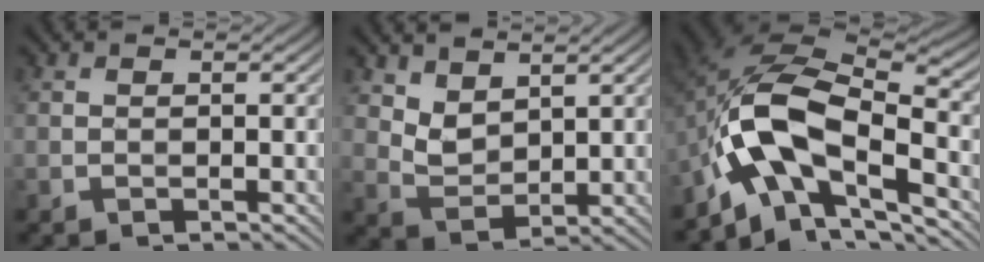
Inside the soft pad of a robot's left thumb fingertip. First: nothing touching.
{"total": 4.1, "force": [2.8, 2.2, 2.0], "torque": [-0.052, -0.007, 0.062]}
{"total": 13.0, "force": [-5.3, 6.5, 9.9], "torque": [-0.190, -0.009, -0.108]}